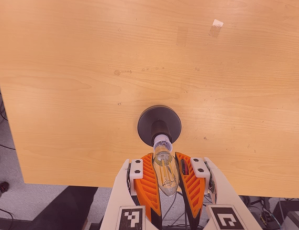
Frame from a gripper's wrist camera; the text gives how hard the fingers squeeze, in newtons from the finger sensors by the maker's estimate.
{"total": 23.5, "left": 25.8, "right": 21.1}